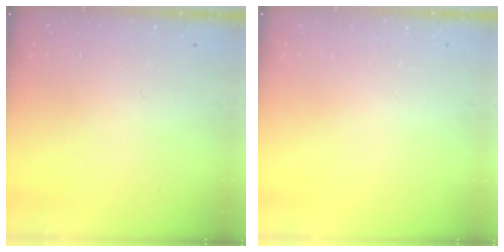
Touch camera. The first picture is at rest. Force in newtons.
{"total": 0.0}